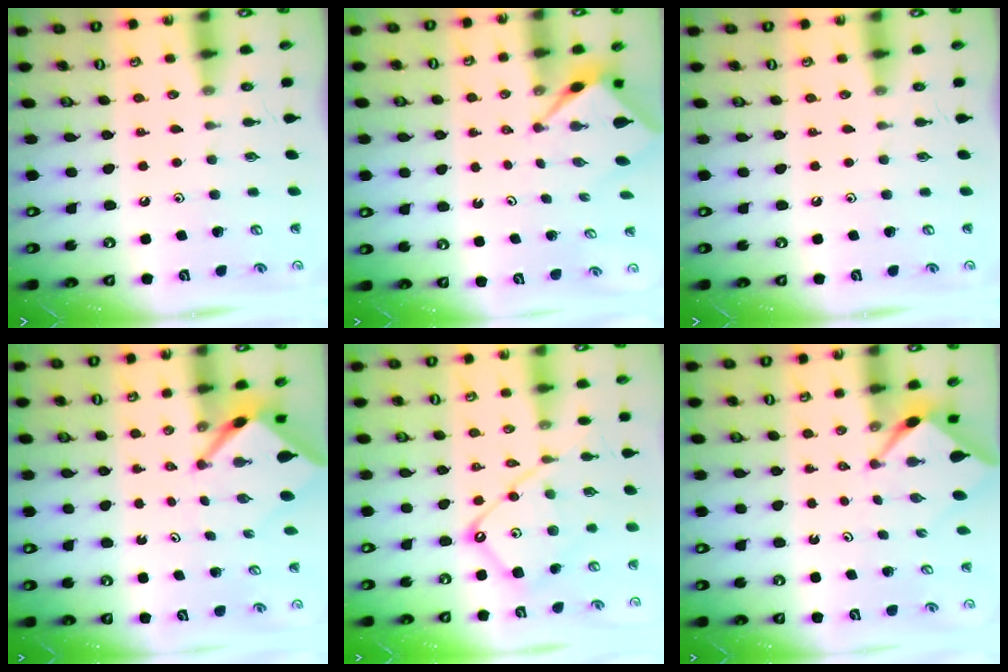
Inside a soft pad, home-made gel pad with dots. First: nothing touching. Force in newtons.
{"total": 2.7, "press": 2.7, "slide": 0.2}
{"total": 0.0}
{"total": 3.6, "press": 3.6, "slide": 0.2}
{"total": 13.2, "press": 13.2, "slide": 1.4}
{"total": 2.4, "press": 2.4, "slide": 0.3}